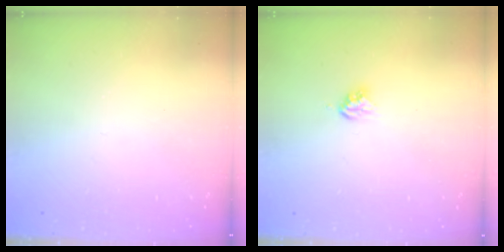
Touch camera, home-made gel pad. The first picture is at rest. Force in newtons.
{"total": 4.1, "press": 4.0, "slide": 0.3}